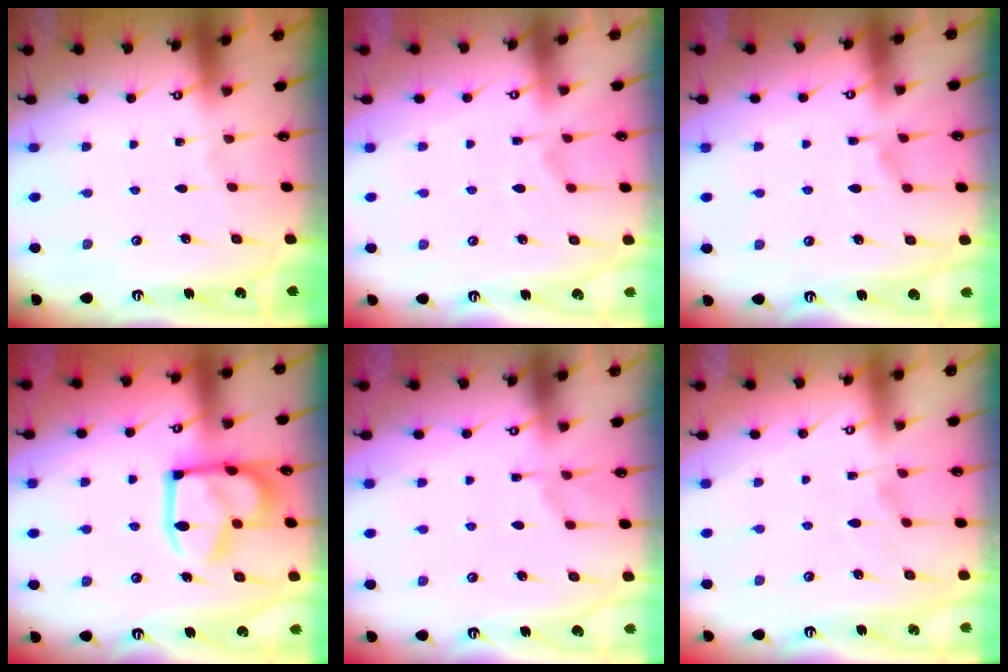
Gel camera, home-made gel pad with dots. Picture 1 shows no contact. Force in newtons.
{"total": 5.7, "press": 5.5, "slide": 1.4}
{"total": 6.5, "press": 6.4, "slide": 0.8}
{"total": 17.2, "press": 17.1, "slide": 1.7}
{"total": 1.3, "press": 0.7, "slide": 1.1}
{"total": 2.8, "press": 2.5, "slide": 1.2}